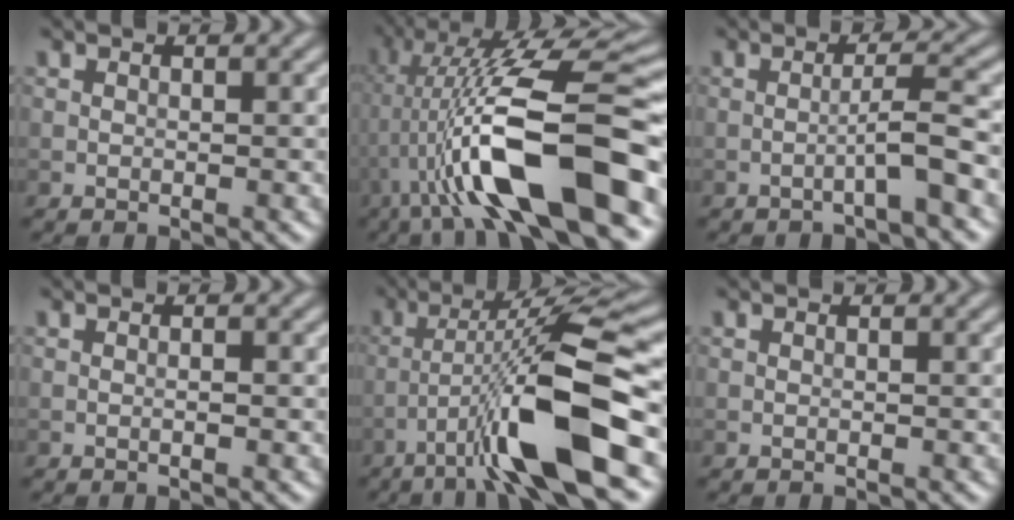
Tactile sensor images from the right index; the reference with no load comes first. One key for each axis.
{"total": 13.6, "fx": -3.7, "fy": 3.1, "fz": 12.7, "tx": -0.224, "ty": 0.026, "tz": -0.062}
{"total": 2.9, "fx": -1.3, "fy": 0.0, "fz": 2.6, "tx": -0.041, "ty": 0.018, "tz": -0.030}
{"total": 0.7, "fx": -0.1, "fy": 0.0, "fz": 0.6, "tx": -0.010, "ty": -0.001, "tz": -0.002}
{"total": 10.5, "fx": -4.5, "fy": 1.2, "fz": 9.4, "tx": -0.160, "ty": 0.017, "tz": -0.079}
{"total": 0.0}